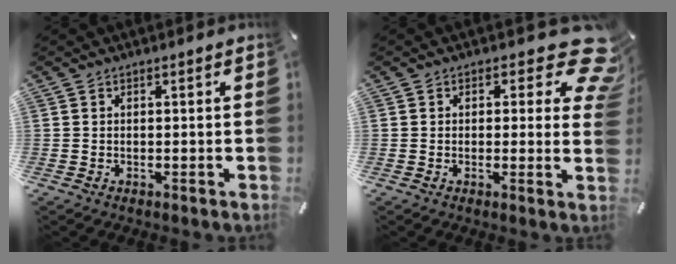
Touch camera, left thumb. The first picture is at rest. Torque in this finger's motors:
{"motor_torque": [0.89, 0.75, 0.17, -0.18, 0.02]}